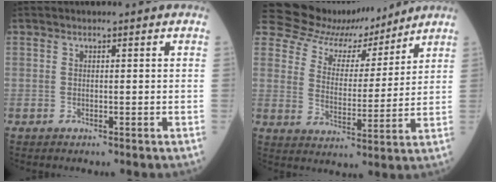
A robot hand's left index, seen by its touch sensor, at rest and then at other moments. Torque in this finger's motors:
{"motor_torque": [0.91, -1.23, 0.07, -0.04]}